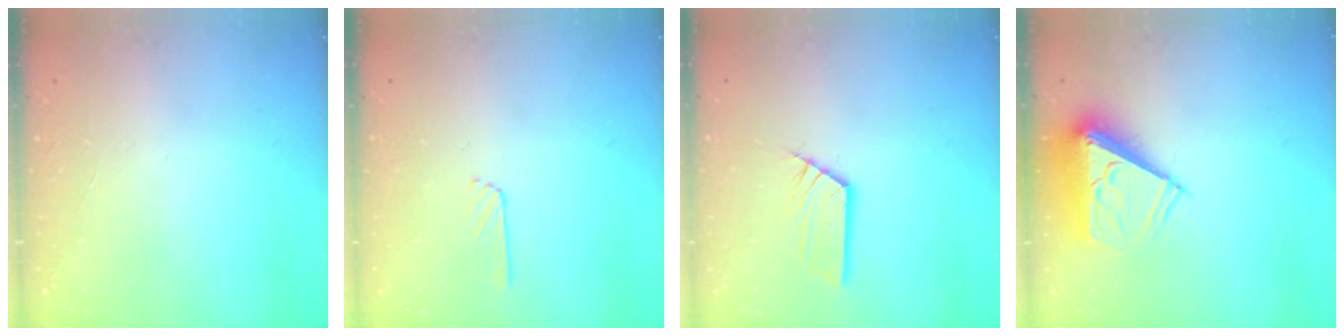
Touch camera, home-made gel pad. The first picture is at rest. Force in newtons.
{"total": 5.1, "press": 5.1, "slide": 0.5}
{"total": 5.9, "press": 5.9, "slide": 0.2}
{"total": 9.0, "press": 9.0, "slide": 0.6}